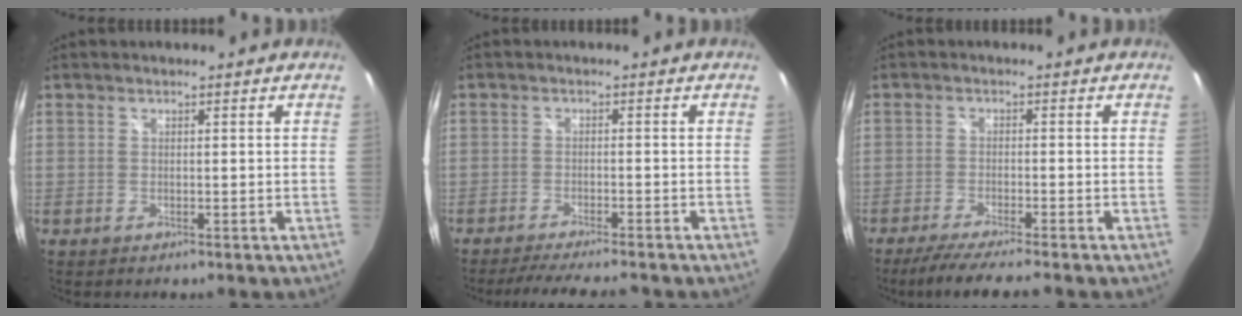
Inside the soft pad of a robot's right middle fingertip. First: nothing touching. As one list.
[{"total": 9.4, "force": [-8.3, 1.0, 4.2], "torque": [-0.091, -0.015, -0.127]}, {"total": 7.5, "force": [-6.4, -0.4, 3.7], "torque": [-0.085, -0.020, -0.107]}]